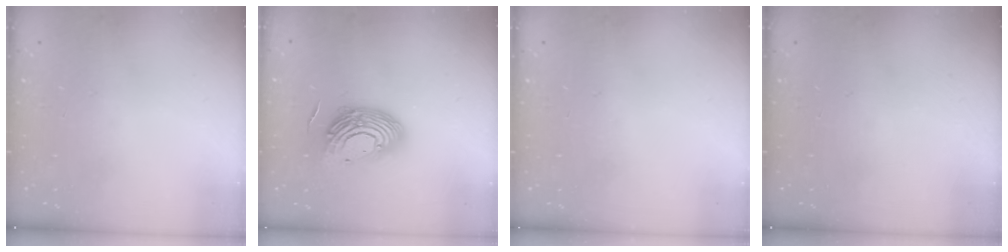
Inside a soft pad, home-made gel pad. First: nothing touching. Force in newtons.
{"total": 13.8, "press": 13.7, "slide": 1.8}
{"total": 0.0}
{"total": 0.0}